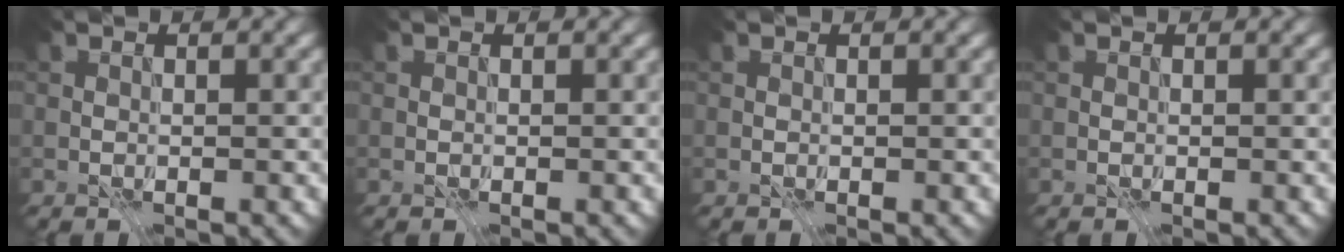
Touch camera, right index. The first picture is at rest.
{"total": 0.0}
{"total": 0.0}
{"total": 0.0}